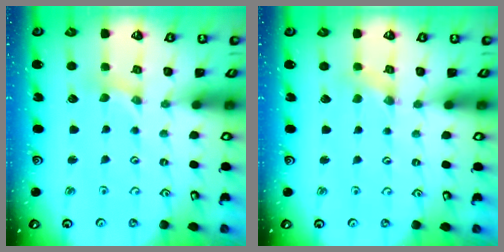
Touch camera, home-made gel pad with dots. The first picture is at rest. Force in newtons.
{"total": 0.0}